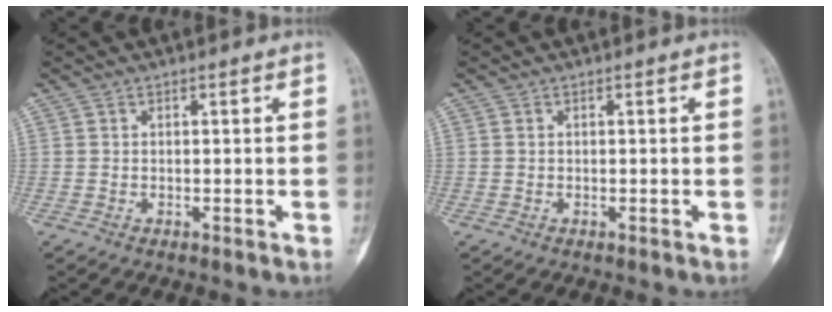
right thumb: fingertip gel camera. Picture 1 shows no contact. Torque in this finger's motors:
{"motor_torque": [-0.30, -0.04, -0.12, 0.08, -0.03]}